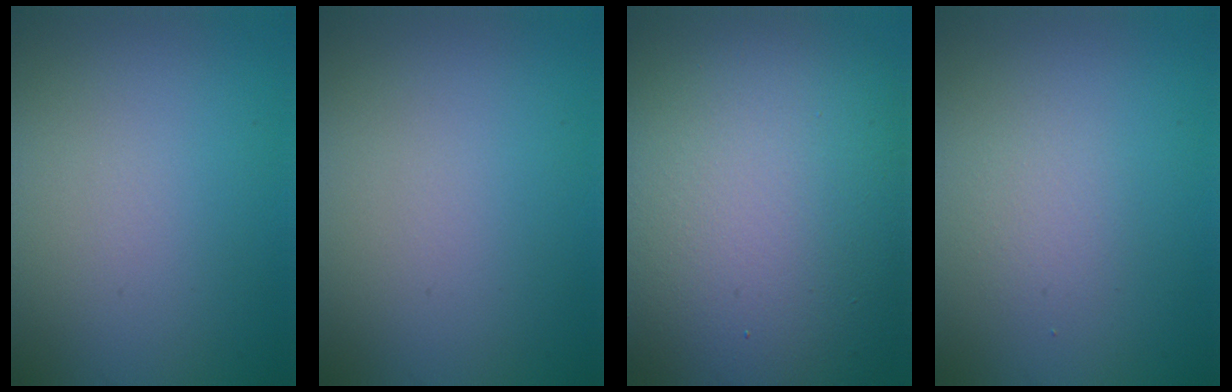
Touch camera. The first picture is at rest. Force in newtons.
{"total": 0.0}
{"total": 19.0, "press": 19.0, "slide": 0.7}
{"total": 1.3, "press": 1.3, "slide": 0.0}